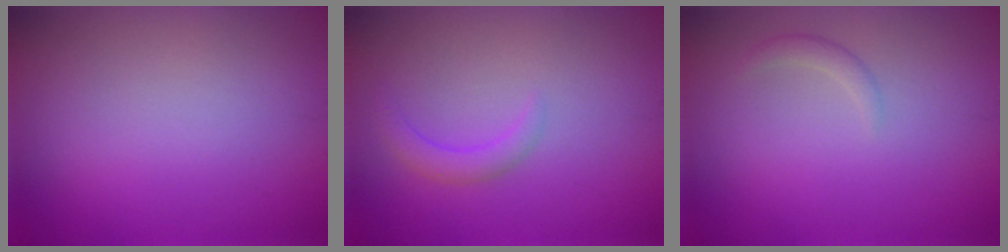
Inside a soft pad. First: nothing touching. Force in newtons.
{"total": 1.6, "press": 1.6, "slide": 0.2}
{"total": 1.0, "press": 1.0, "slide": 0.1}